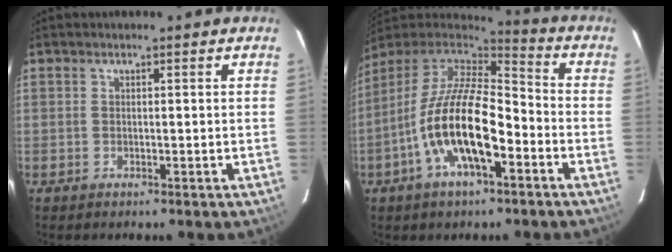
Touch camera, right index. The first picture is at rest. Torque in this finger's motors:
{"motor_torque": [1.30, -0.84, 1.05, 0.21]}